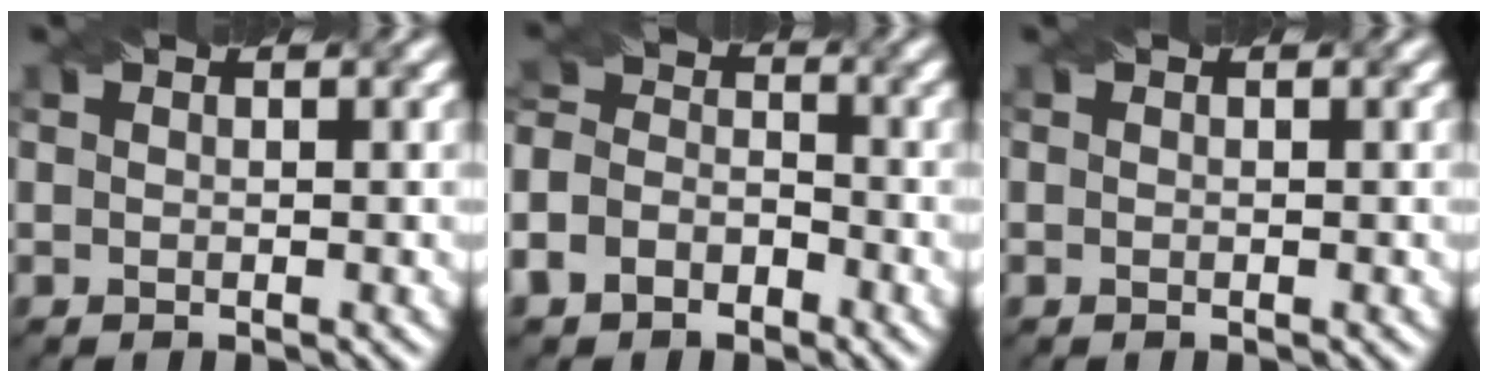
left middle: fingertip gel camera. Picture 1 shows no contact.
{"total": 5.4, "force": [-2.9, 3.8, 2.4], "torque": [-0.048, 0.005, -0.067]}
{"total": 0.0}